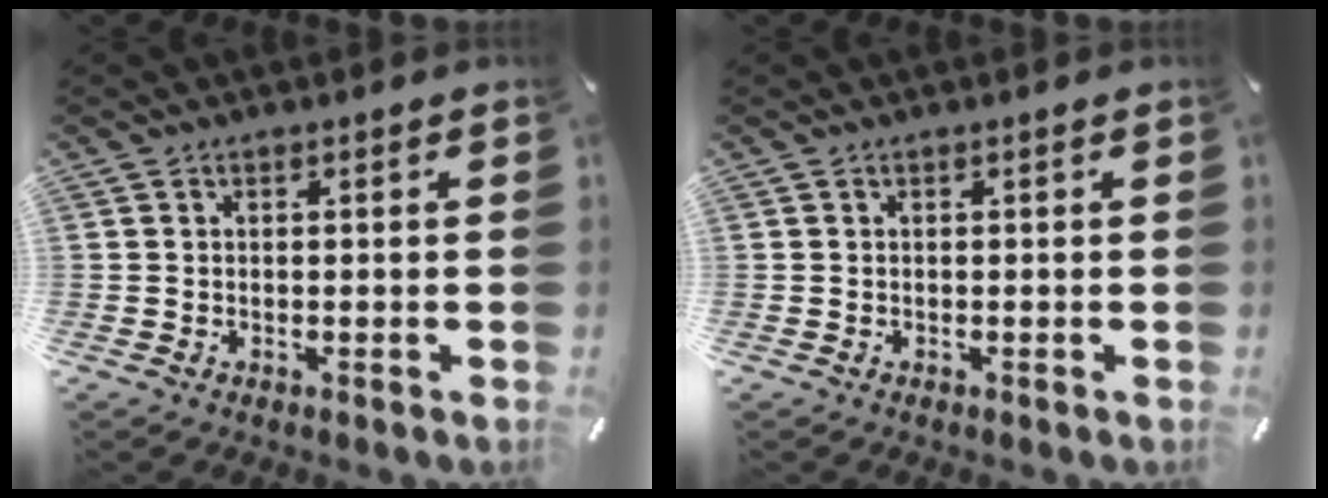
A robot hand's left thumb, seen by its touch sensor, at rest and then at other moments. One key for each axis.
{"total": 0.0}